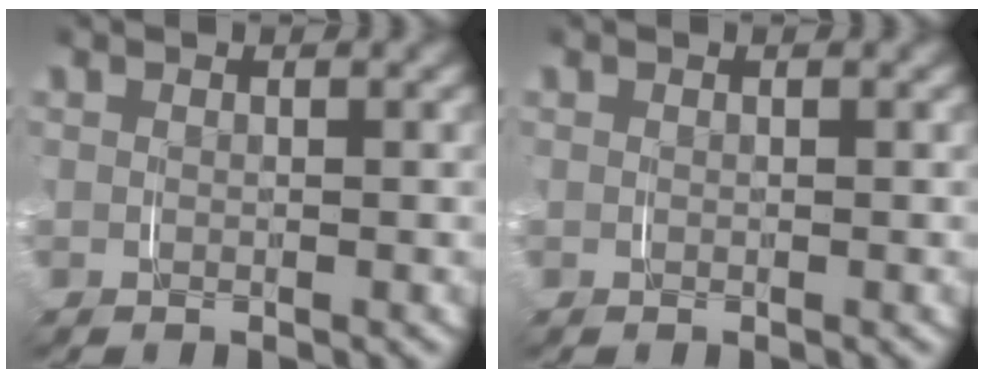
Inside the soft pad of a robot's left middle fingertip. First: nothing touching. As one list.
[{"total": 0.0}]